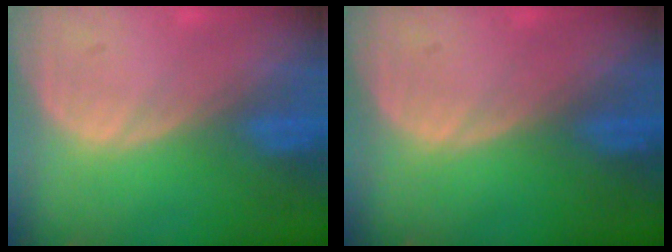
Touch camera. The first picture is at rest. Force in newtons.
{"total": 0.0}